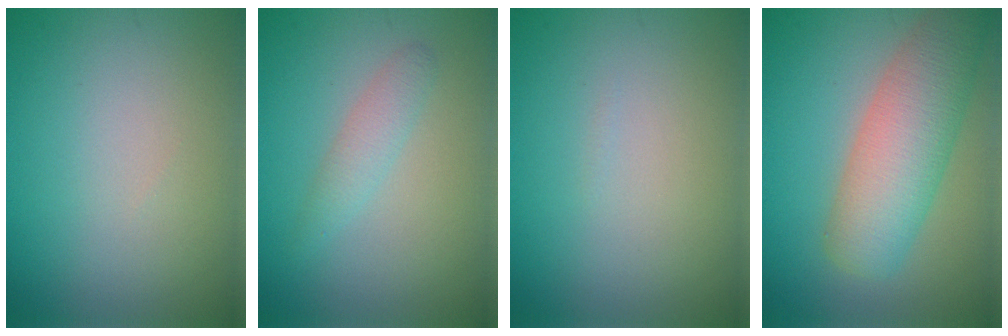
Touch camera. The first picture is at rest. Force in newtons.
{"total": 1.7, "press": 1.7, "slide": 0.1}
{"total": 0.0}
{"total": 7.2, "press": 7.2, "slide": 0.3}